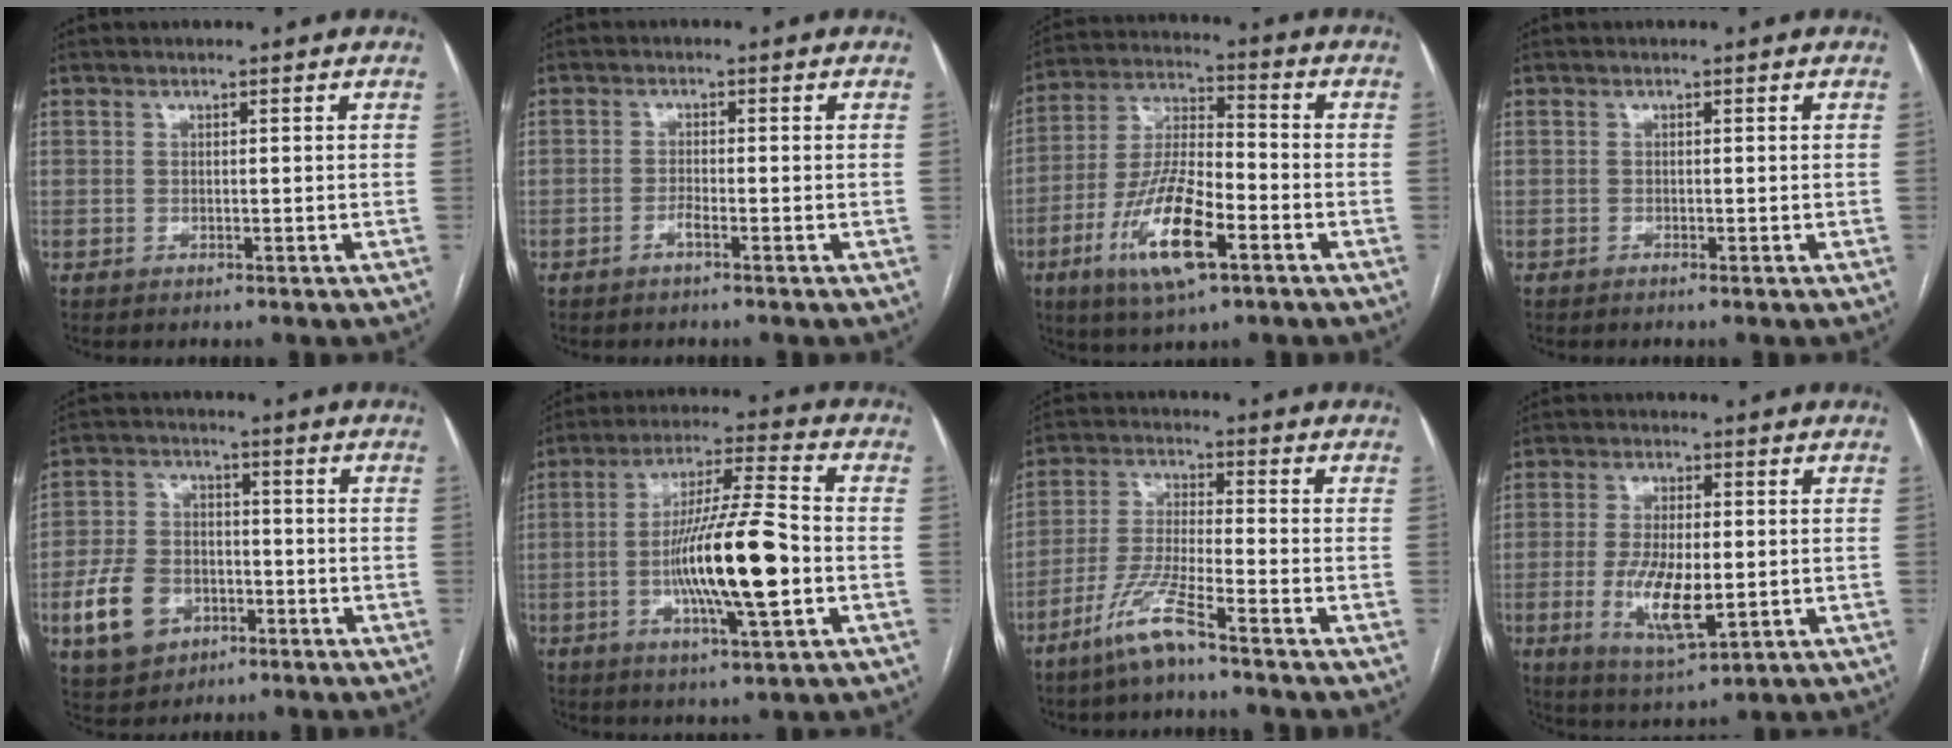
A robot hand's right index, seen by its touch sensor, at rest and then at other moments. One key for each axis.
{"total": 1.3, "fx": -0.9, "fy": 0.1, "fz": 0.9, "tx": -0.018, "ty": 0.002, "tz": -0.018}
{"total": 14.5, "fx": -6.3, "fy": 3.7, "fz": 12.5, "tx": -0.253, "ty": -0.010, "tz": -0.113}
{"total": 0.0}
{"total": 10.5, "fx": -4.1, "fy": 7.8, "fz": 5.8, "tx": -0.137, "ty": 0.013, "tz": -0.064}
{"total": 15.4, "fx": -3.0, "fy": 1.3, "fz": 15.0, "tx": -0.274, "ty": -0.001, "tz": -0.052}
{"total": 8.1, "fx": -5.7, "fy": 0.1, "fz": 5.8, "tx": -0.126, "ty": -0.015, "tz": -0.118}
{"total": 9.3, "fx": -1.5, "fy": 3.1, "fz": 8.7, "tx": -0.174, "ty": -0.016, "tz": -0.020}